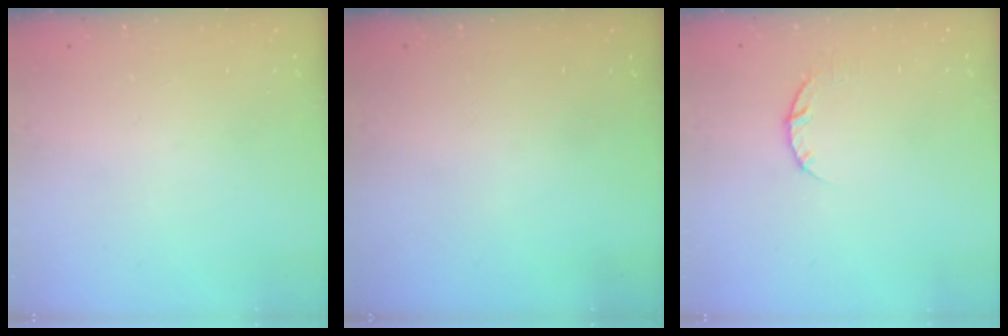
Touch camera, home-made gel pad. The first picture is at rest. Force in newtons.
{"total": 0.0}
{"total": 3.7, "press": 3.7, "slide": 0.6}